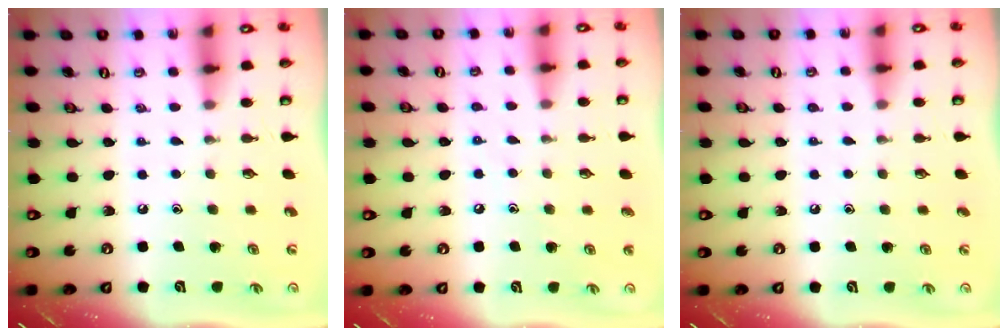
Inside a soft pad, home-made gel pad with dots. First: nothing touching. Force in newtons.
{"total": 4.8, "press": 4.8, "slide": 0.6}
{"total": 2.9, "press": 2.8, "slide": 0.4}